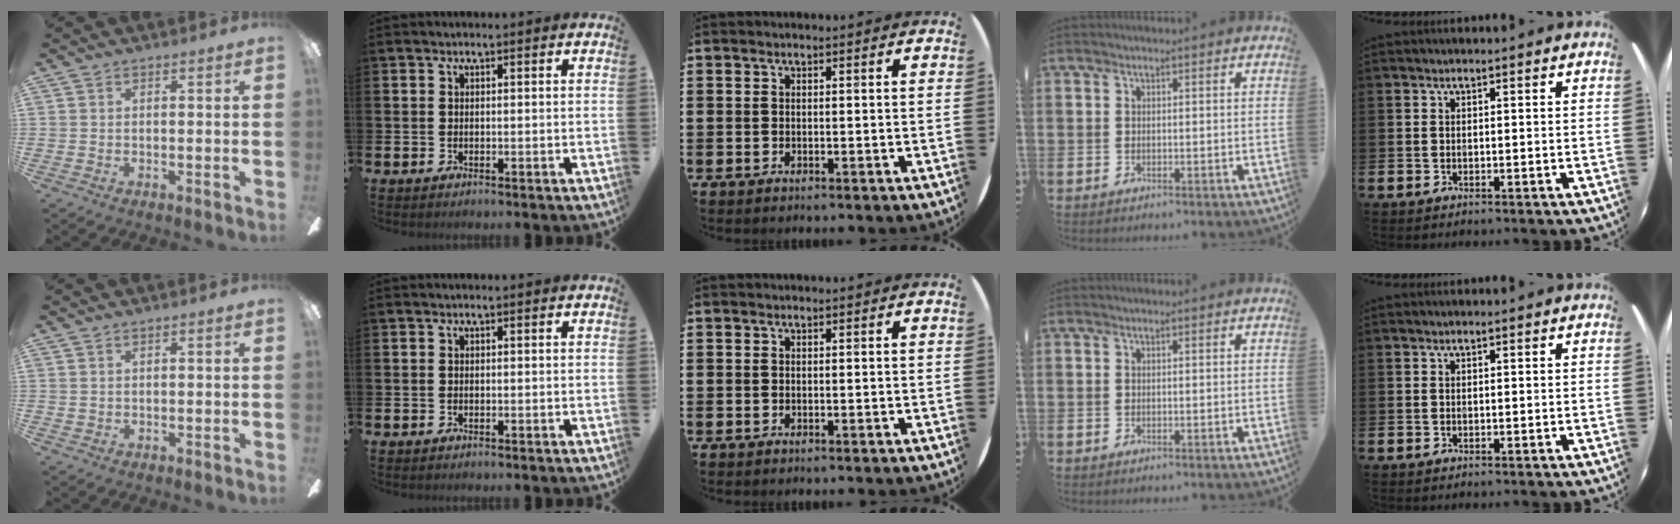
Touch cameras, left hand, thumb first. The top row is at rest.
{"thumb": {"total": 0.5, "force": [0.3, 0.4, 0.1], "torque": [-0.002, 0.004, 0.004]}}